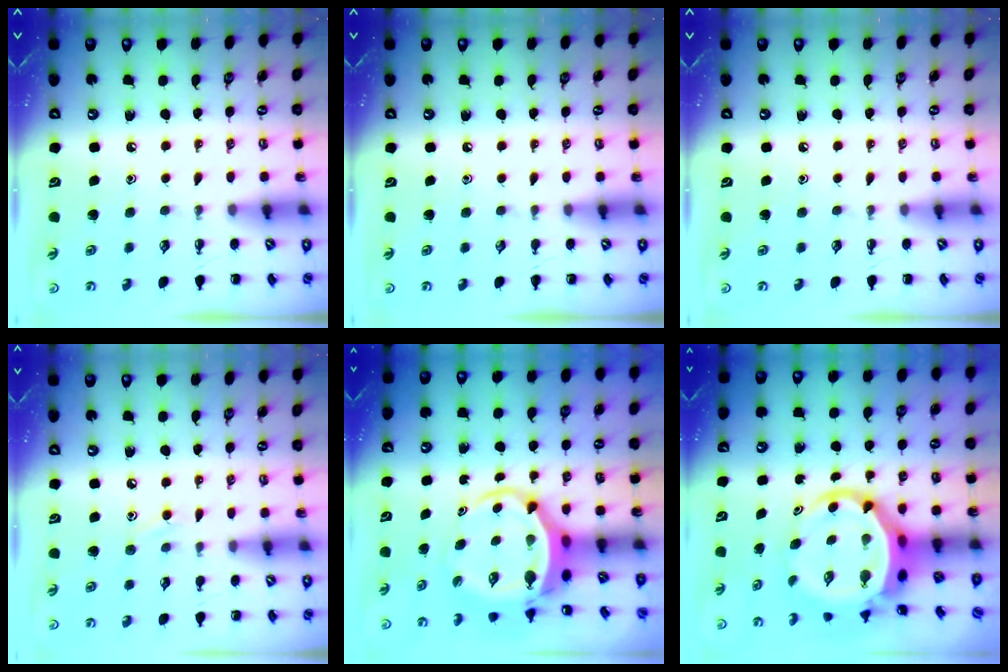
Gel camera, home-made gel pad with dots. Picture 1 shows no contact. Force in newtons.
{"total": 0.0}
{"total": 0.0}
{"total": 5.7, "press": 5.4, "slide": 1.9}
{"total": 7.4, "press": 7.1, "slide": 1.9}
{"total": 8.3, "press": 8.0, "slide": 2.4}